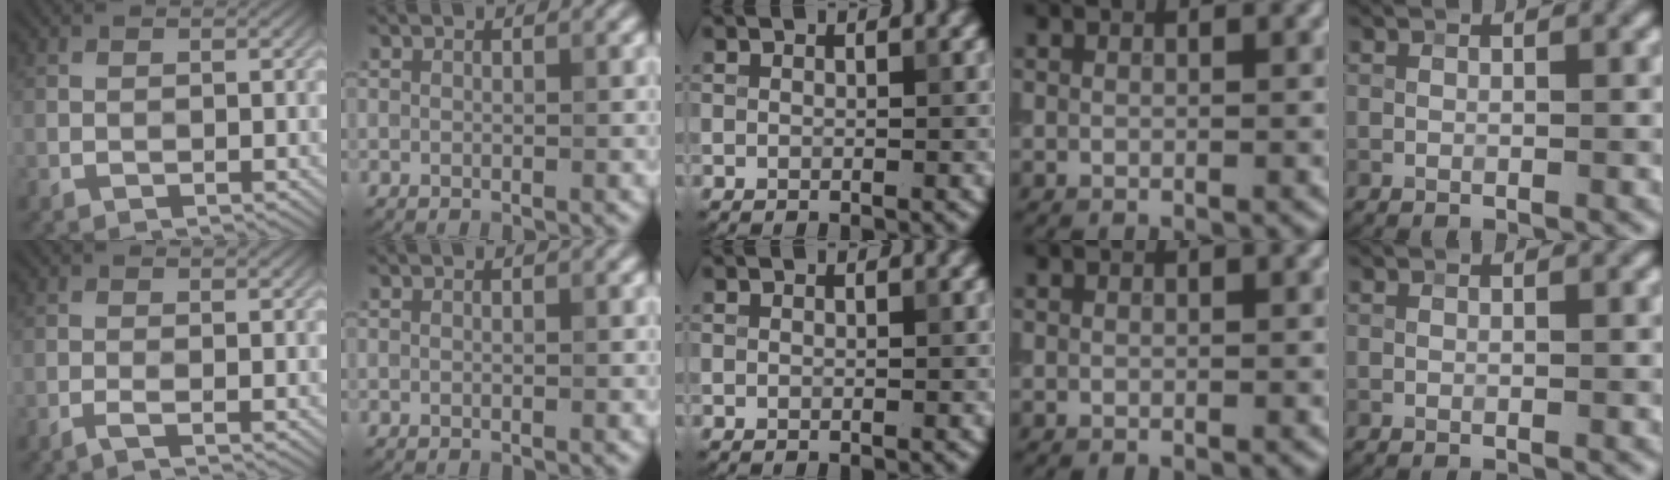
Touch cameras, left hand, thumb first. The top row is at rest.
{"thumb": {"total": 1.1, "force": [0.4, 0.0, 1.0], "torque": [-0.013, 0.008, -0.004]}}